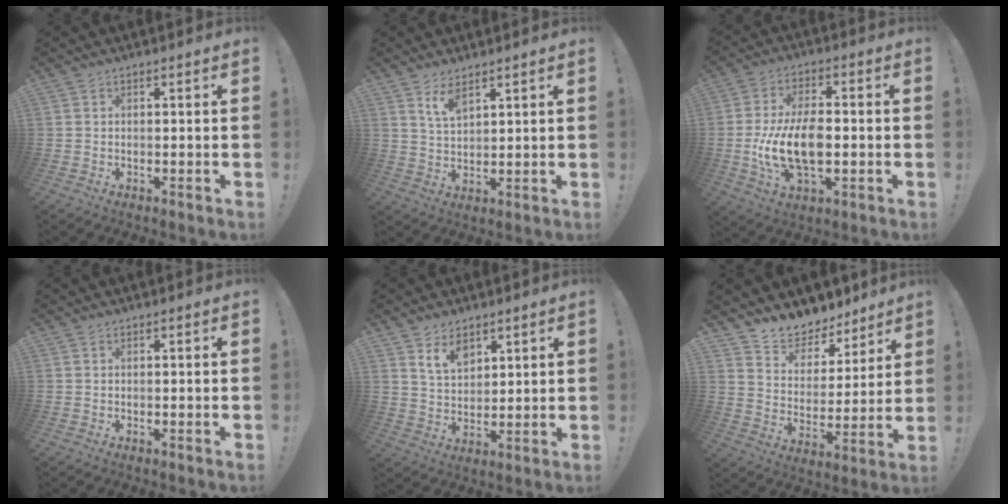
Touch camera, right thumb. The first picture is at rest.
{"total": 5.4, "force": [3.9, 1.9, 3.3], "torque": [-0.063, -0.018, 0.069]}
{"total": 15.0, "force": [-2.1, 7.9, 12.5], "torque": [-0.236, -0.003, -0.038]}
{"total": 0.0}
{"total": 7.5, "force": [5.1, 4.6, 3.2], "torque": [-0.058, -0.025, 0.096]}
{"total": 9.4, "force": [8.5, 3.9, 0.4], "torque": [-0.013, -0.081, 0.158]}